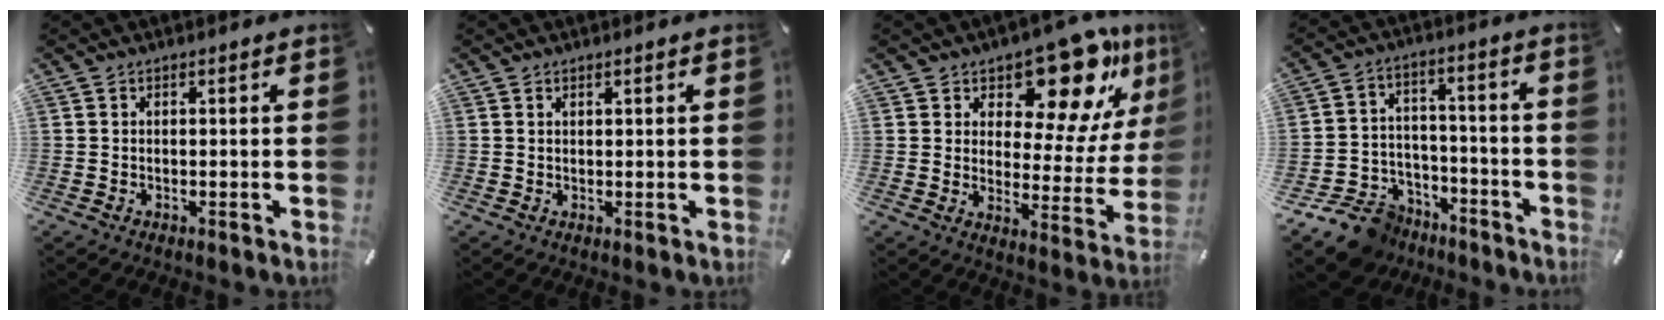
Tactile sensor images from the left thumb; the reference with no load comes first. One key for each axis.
{"total": 0.6, "fx": 0.4, "fy": 0.3, "fz": 0.4, "tx": -0.006, "ty": 0.001, "tz": 0.008}
{"total": 16.8, "fx": 12.6, "fy": 7.3, "fz": 8.3, "tx": -0.116, "ty": -0.104, "tz": 0.213}
{"total": 11.9, "fx": -8.6, "fy": 7.5, "fz": 3.2, "tx": -0.057, "ty": 0.057, "tz": -0.153}